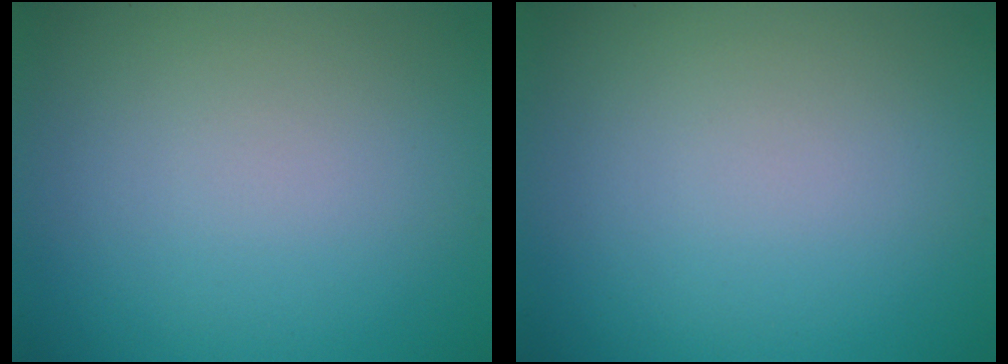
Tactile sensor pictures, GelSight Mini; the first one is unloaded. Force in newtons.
{"total": 0.0}